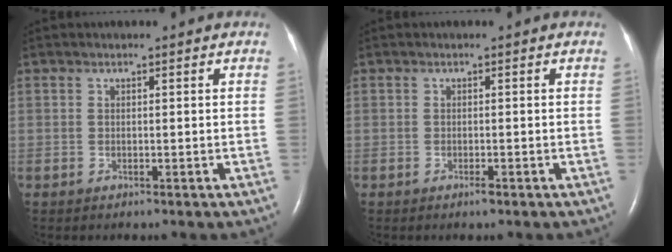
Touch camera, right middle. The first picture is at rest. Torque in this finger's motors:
{"motor_torque": [0.15, 0.02, 0.10, 0.02]}